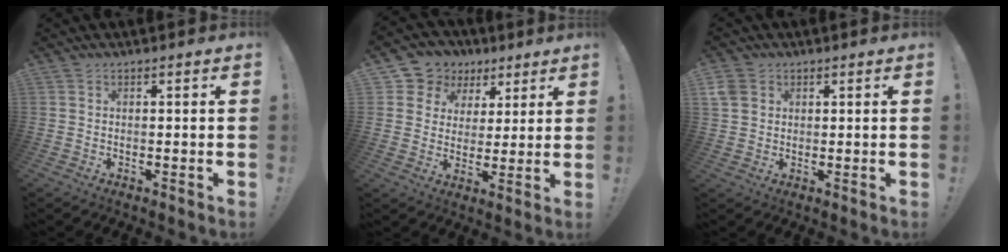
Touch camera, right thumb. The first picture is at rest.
{"total": 8.2, "force": [3.5, 7.2, 1.8], "torque": [-0.038, -0.021, 0.076]}
{"total": 4.8, "force": [2.1, 3.9, 1.8], "torque": [-0.037, 0.003, 0.046]}